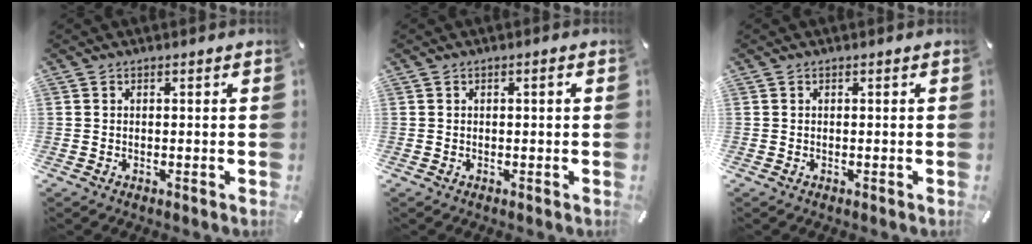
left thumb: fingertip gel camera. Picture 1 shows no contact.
{"total": 0.8, "force": [0.0, 0.2, 0.8], "torque": [-0.014, 0.001, -0.002]}
{"total": 0.0}